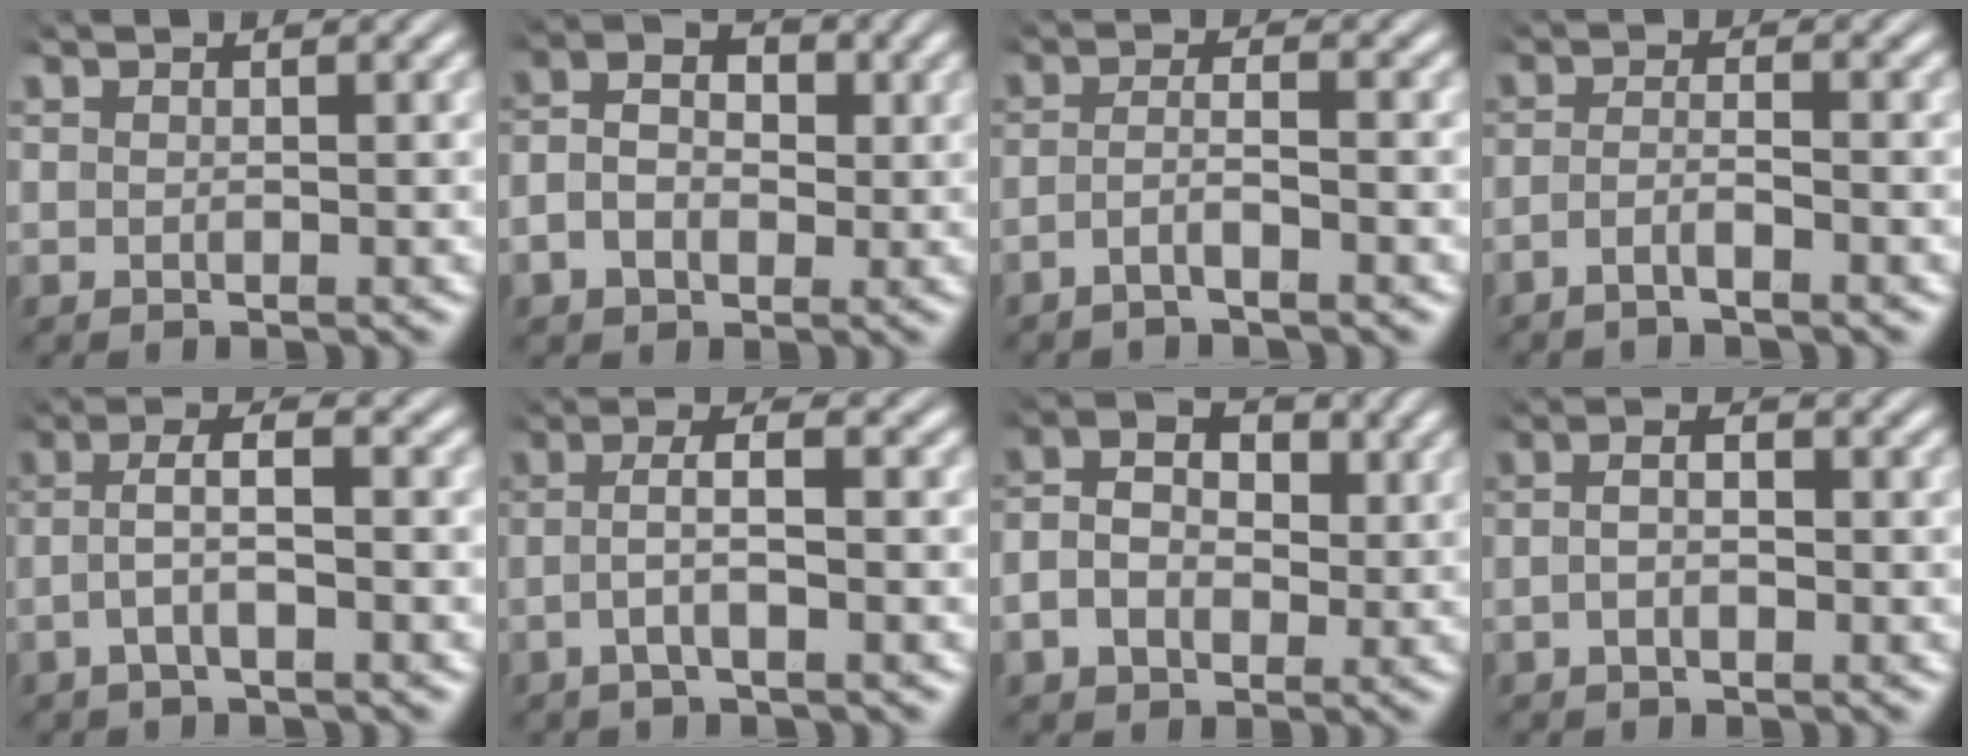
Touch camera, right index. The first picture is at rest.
{"total": 6.1, "force": [-0.1, 4.6, 4.0], "torque": [-0.075, 0.001, -0.009]}
{"total": 2.6, "force": [-2.0, 0.2, 1.6], "torque": [-0.037, -0.010, -0.034]}
{"total": 2.4, "force": [-2.1, 0.3, 1.2], "torque": [-0.030, -0.011, -0.036]}
{"total": 3.4, "force": [-0.9, 1.2, 3.0], "torque": [-0.058, 0.001, -0.022]}
{"total": 3.2, "force": [-0.9, 0.7, 2.9], "torque": [-0.055, 0.000, -0.020]}
{"total": 7.2, "force": [0.2, 5.5, 4.6], "torque": [-0.088, 0.000, -0.005]}
{"total": 2.4, "force": [-0.6, 1.0, 2.1], "torque": [-0.033, -0.002, -0.012]}